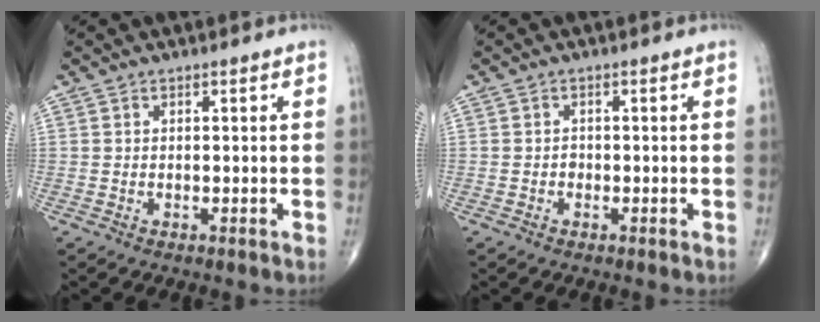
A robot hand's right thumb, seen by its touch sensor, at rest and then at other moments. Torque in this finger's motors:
{"motor_torque": [0.08, 0.23, 0.19, 0.04, -0.01]}